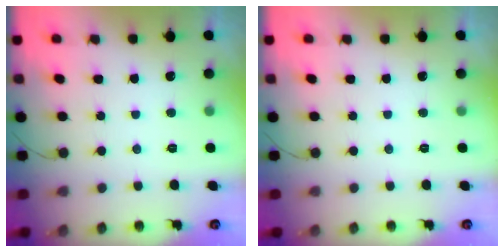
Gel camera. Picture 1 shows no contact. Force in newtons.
{"total": 0.0}